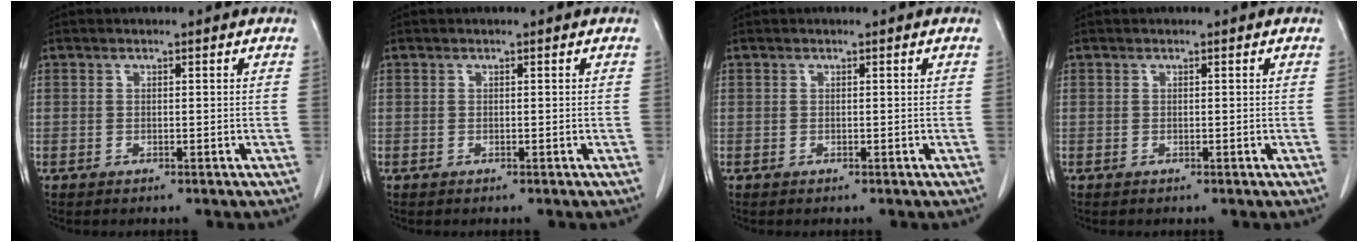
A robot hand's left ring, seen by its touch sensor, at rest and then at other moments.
{"total": 0.0}
{"total": 0.0}
{"total": 0.0}